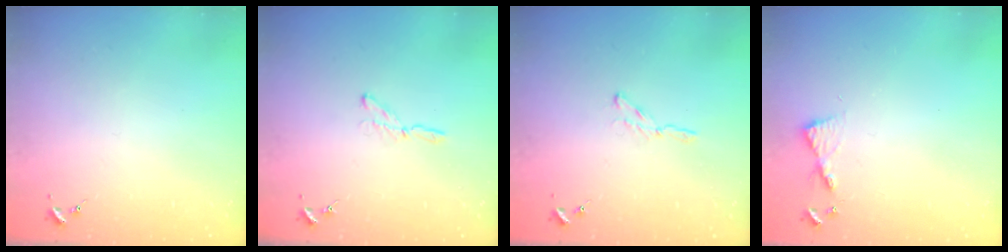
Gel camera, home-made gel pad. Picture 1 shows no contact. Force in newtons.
{"total": 3.7, "press": 3.7, "slide": 0.4}
{"total": 2.4, "press": 2.4, "slide": 0.2}
{"total": 5.3, "press": 5.3, "slide": 0.5}